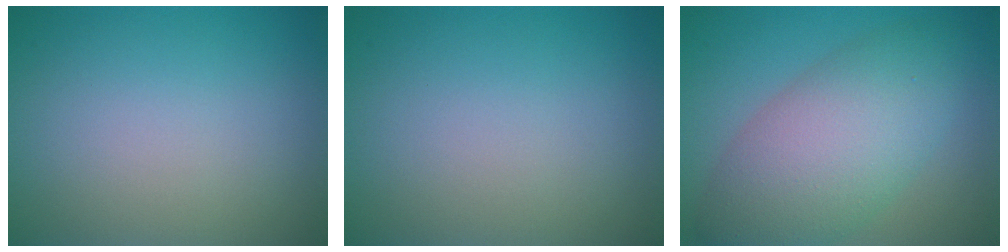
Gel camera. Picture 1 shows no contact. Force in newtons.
{"total": 0.0}
{"total": 8.2, "press": 8.2, "slide": 0.3}